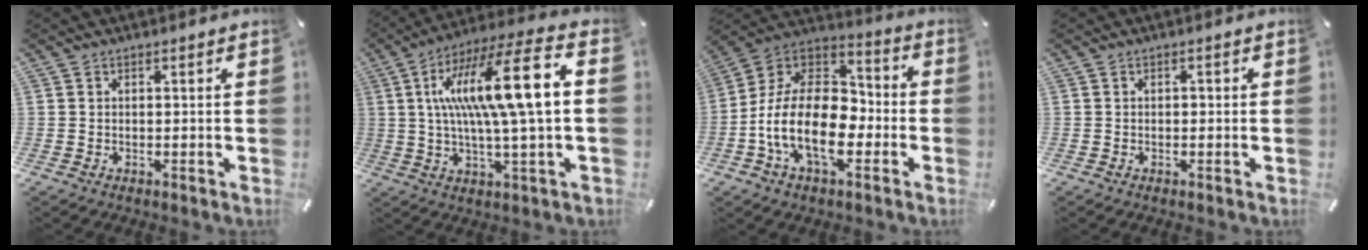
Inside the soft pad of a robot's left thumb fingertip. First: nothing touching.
{"total": 18.7, "force": [3.2, 2.7, 18.2], "torque": [-0.347, -0.012, 0.032]}
{"total": 18.5, "force": [-6.5, 11.6, 12.9], "torque": [-0.270, 0.016, -0.115]}
{"total": 0.8, "force": [-0.3, 0.5, 0.5], "torque": [-0.011, 0.002, -0.008]}